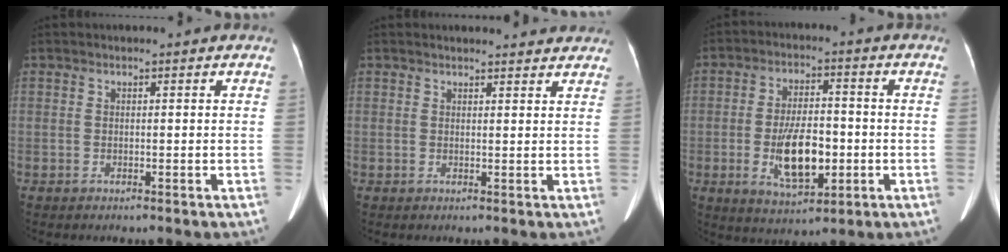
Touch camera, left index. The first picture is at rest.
{"total": 7.1, "force": [6.7, 1.4, 1.8], "torque": [-0.012, 0.007, 0.065]}
{"total": 10.1, "force": [-2.3, 4.2, 8.9], "torque": [-0.171, 0.000, -0.033]}